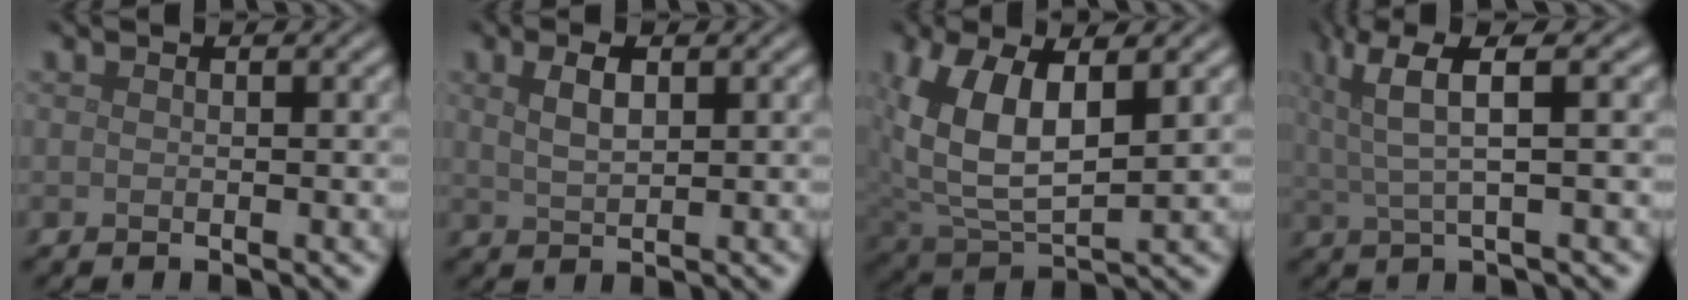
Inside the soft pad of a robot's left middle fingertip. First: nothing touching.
{"total": 2.6, "force": [1.1, 1.1, 2.0], "torque": [-0.044, 0.001, 0.024]}
{"total": 7.4, "force": [2.2, 3.8, 5.9], "torque": [-0.135, -0.004, 0.043]}
{"total": 5.3, "force": [2.3, 1.1, 4.6], "torque": [-0.093, 0.009, 0.045]}